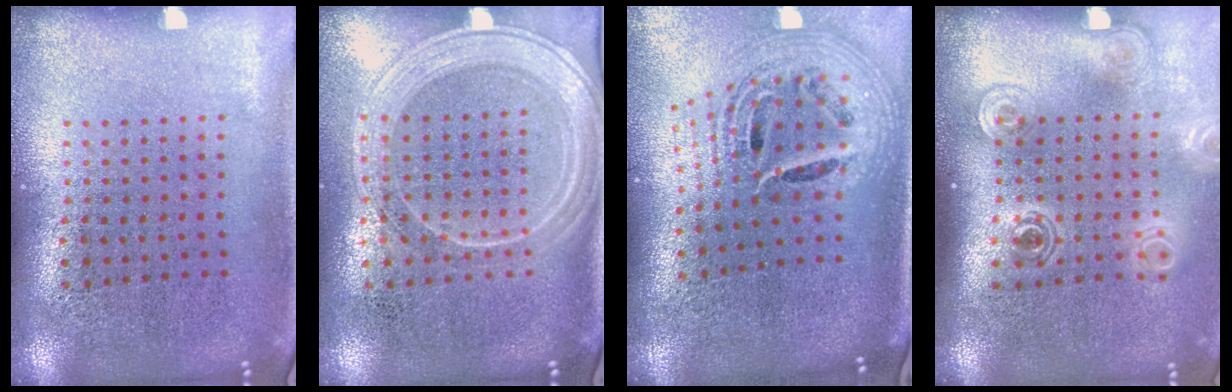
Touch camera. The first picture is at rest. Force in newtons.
{"total": 2.1, "press": 1.9, "slide": 0.9}
{"total": 2.6, "press": 1.8, "slide": 1.9}
{"total": 1.8, "press": 1.4, "slide": 1.2}